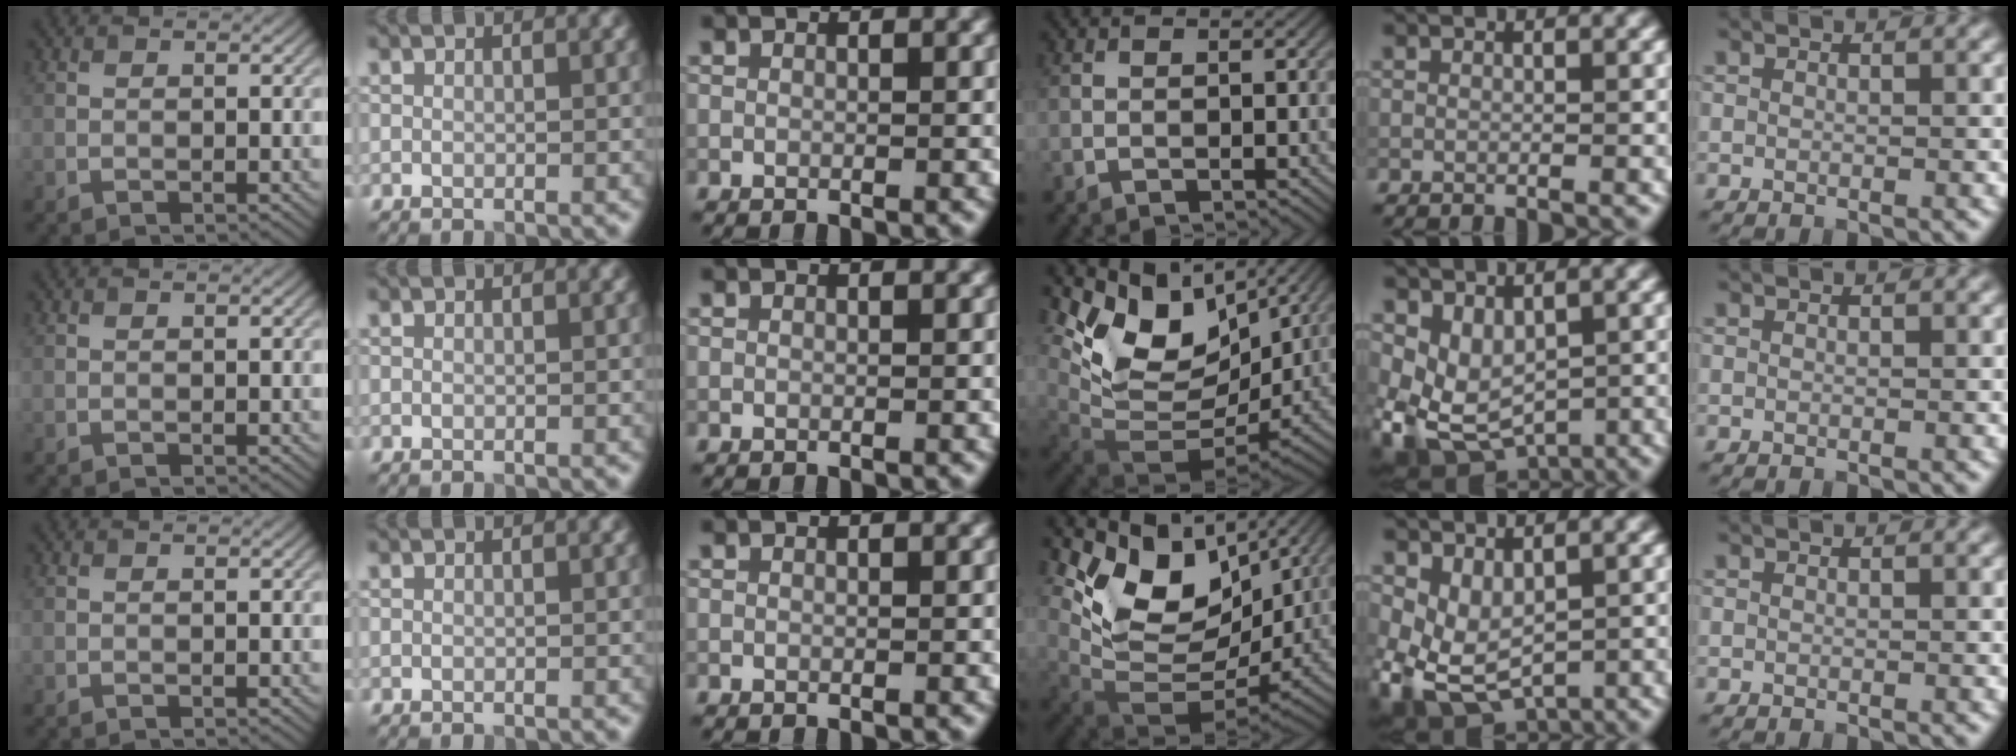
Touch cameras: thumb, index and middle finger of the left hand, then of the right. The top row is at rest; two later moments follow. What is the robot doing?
{"motion": "lift_and_place", "object": "coin"}